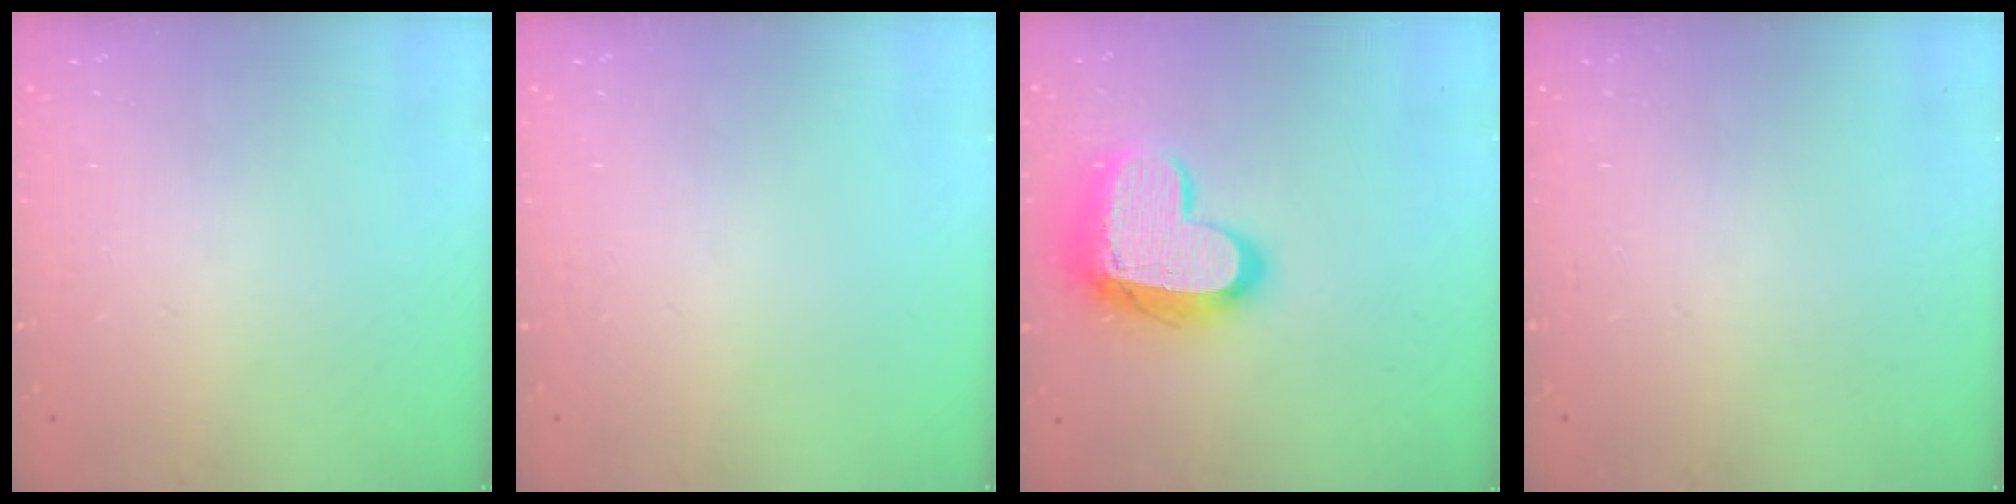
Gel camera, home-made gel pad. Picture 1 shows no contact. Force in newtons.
{"total": 0.0}
{"total": 15.7, "press": 15.7, "slide": 1.2}
{"total": 0.0}